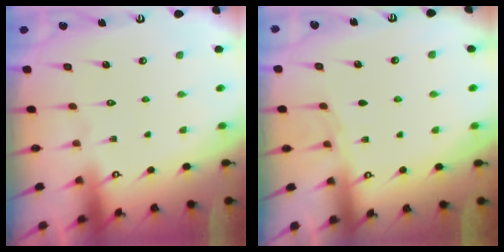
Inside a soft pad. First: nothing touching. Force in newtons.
{"total": 2.8, "press": 2.7, "slide": 0.4}